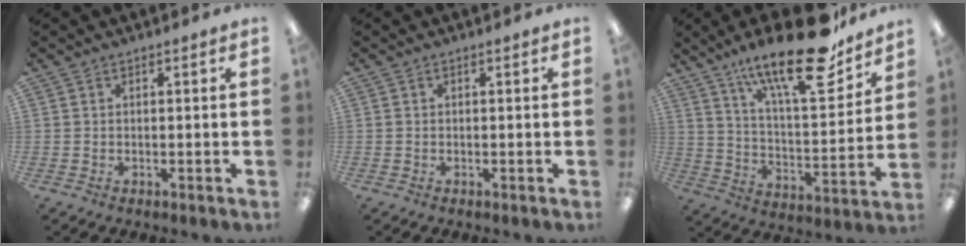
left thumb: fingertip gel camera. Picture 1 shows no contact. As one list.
[{"total": 0.0}, {"total": 23.1, "force": [16.3, 6.4, 15.1], "torque": [-0.236, -0.105, 0.267]}]